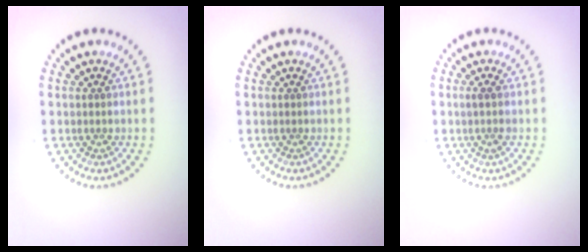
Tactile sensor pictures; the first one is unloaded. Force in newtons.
{"total": 0.0}
{"total": 1.1, "press": 0.9, "slide": 0.5}